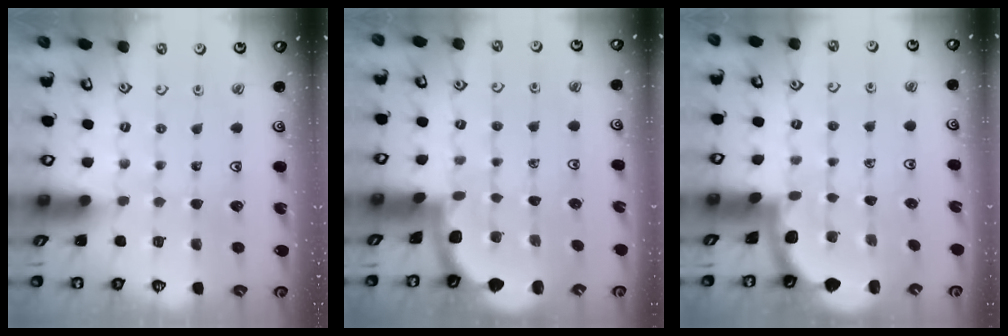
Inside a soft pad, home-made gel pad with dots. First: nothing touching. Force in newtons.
{"total": 1.9, "press": 1.9, "slide": 0.0}
{"total": 1.6, "press": 1.6, "slide": 0.0}